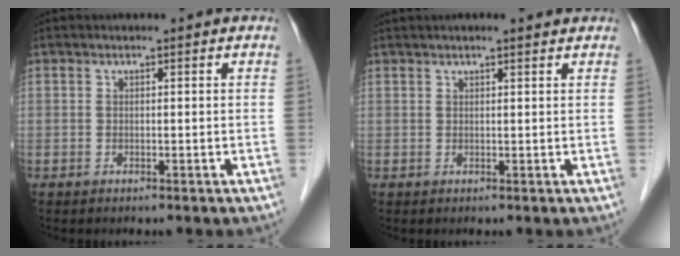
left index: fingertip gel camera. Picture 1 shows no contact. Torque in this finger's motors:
{"motor_torque": [0.99, -1.15, 0.39, 0.10]}